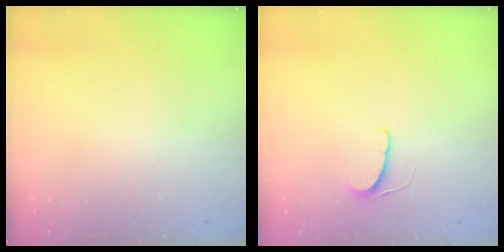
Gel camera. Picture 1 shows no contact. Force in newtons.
{"total": 5.4, "press": 5.4, "slide": 0.4}